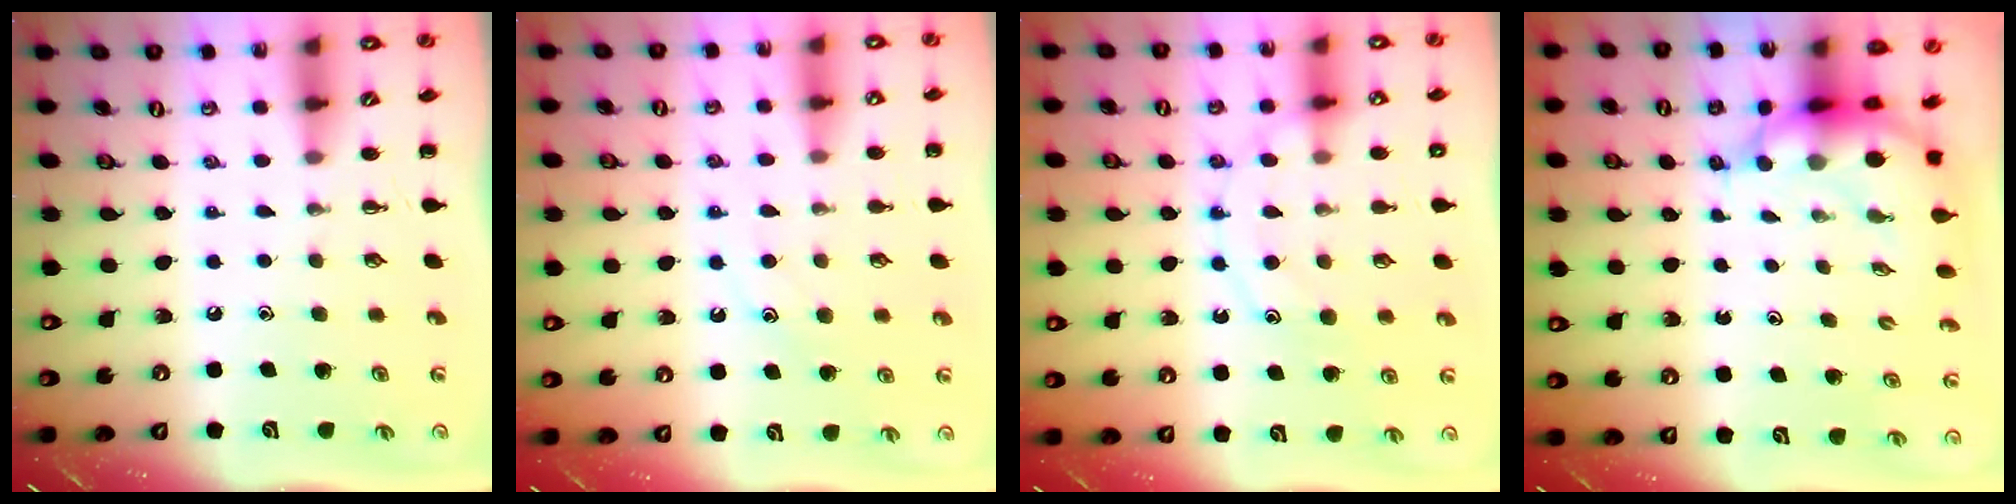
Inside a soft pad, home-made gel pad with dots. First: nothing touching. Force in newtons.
{"total": 10.6, "press": 10.5, "slide": 1.2}
{"total": 11.8, "press": 11.7, "slide": 1.1}
{"total": 5.9, "press": 5.8, "slide": 1.1}